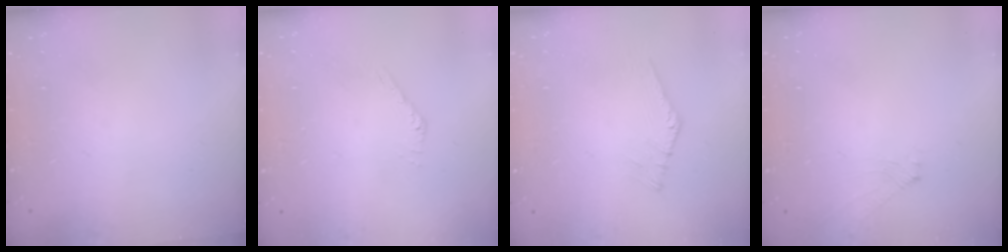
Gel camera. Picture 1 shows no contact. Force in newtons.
{"total": 2.6, "press": 2.6, "slide": 0.1}
{"total": 1.1, "press": 1.1, "slide": 0.2}
{"total": 0.7, "press": 0.6, "slide": 0.3}